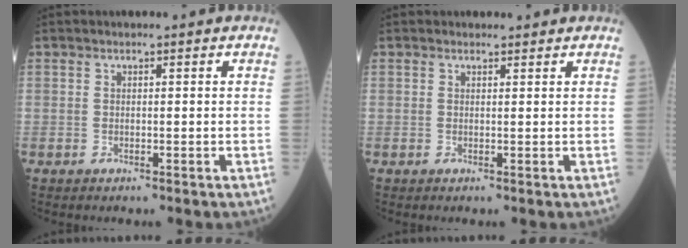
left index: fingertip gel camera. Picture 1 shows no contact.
{"total": 1.2, "force": [1.1, 0.3, 0.0], "torque": [-0.010, 0.001, 0.015]}